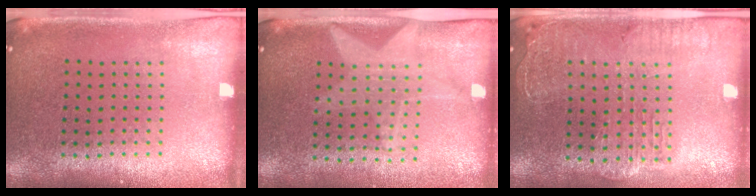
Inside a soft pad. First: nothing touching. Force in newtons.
{"total": 1.4, "press": 1.4, "slide": 0.2}
{"total": 2.1, "press": 1.9, "slide": 0.9}